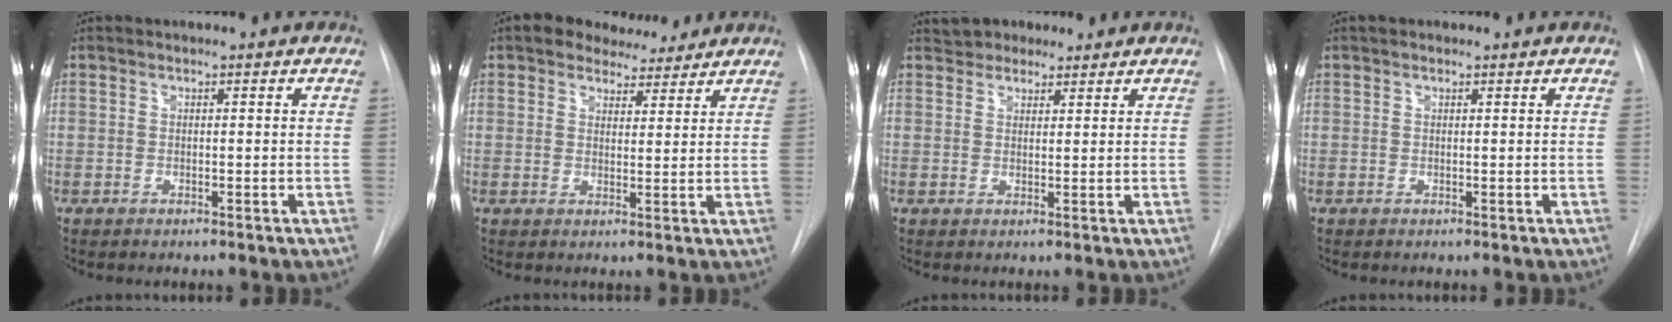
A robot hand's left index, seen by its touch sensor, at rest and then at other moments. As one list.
[{"total": 6.7, "force": [5.7, 3.0, 1.9], "torque": [-0.022, 0.012, 0.081]}, {"total": 4.1, "force": [3.4, 2.3, 0.5], "torque": [-0.007, 0.025, 0.055]}, {"total": 0.8, "force": [0.6, 0.4, 0.4], "torque": [-0.011, 0.011, 0.009]}]